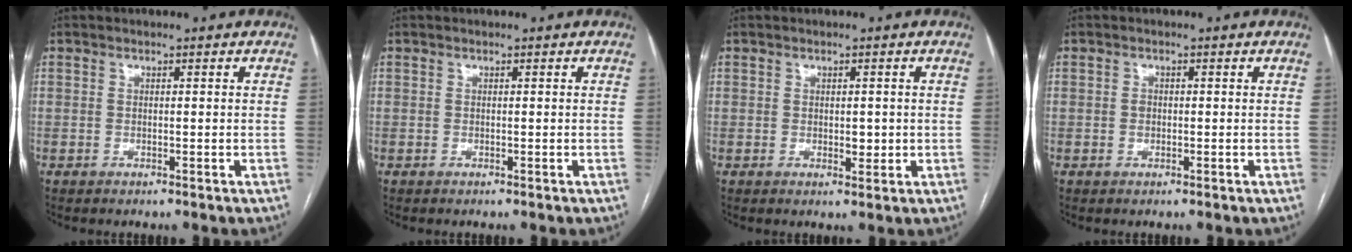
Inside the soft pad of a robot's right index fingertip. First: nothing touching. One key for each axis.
{"total": 0.0}
{"total": 2.1, "fx": 0.0, "fy": 1.2, "fz": 1.7, "tx": -0.022, "ty": -0.003, "tz": 0.004}
{"total": 1.0, "fx": -0.1, "fy": 0.9, "fz": 0.6, "tx": -0.012, "ty": 0.002, "tz": -0.001}